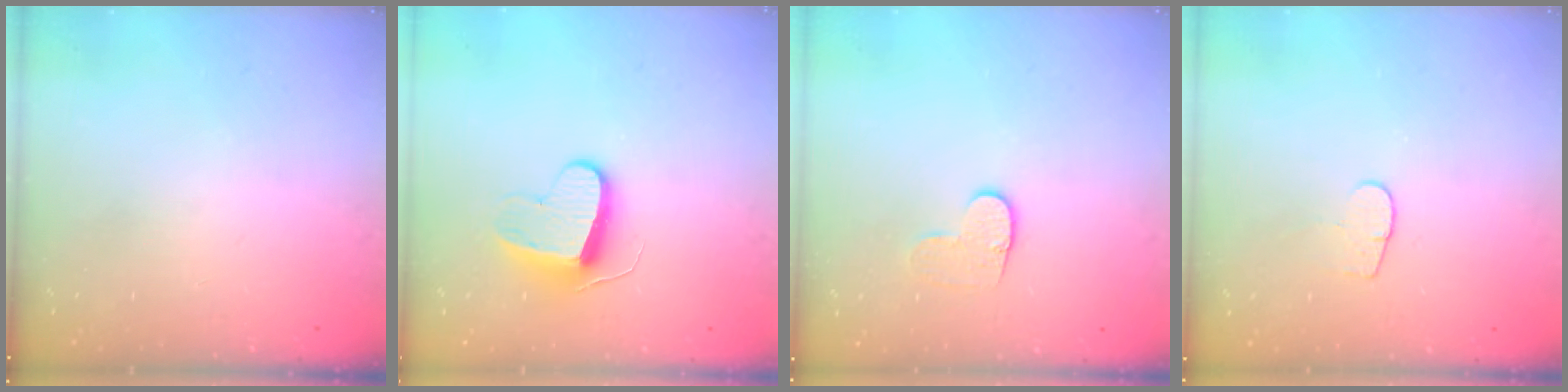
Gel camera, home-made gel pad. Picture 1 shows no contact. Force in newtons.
{"total": 9.2, "press": 9.2, "slide": 0.5}
{"total": 7.0, "press": 7.0, "slide": 0.7}
{"total": 4.4, "press": 4.4, "slide": 0.3}